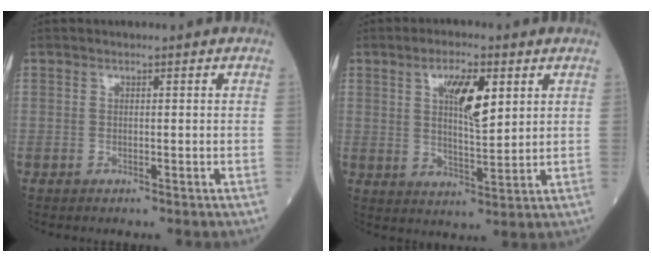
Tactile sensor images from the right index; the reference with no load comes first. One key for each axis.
{"total": 7.6, "fx": 3.0, "fy": 1.9, "fz": 6.8, "tx": -0.120, "ty": 0.001, "tz": 0.053}